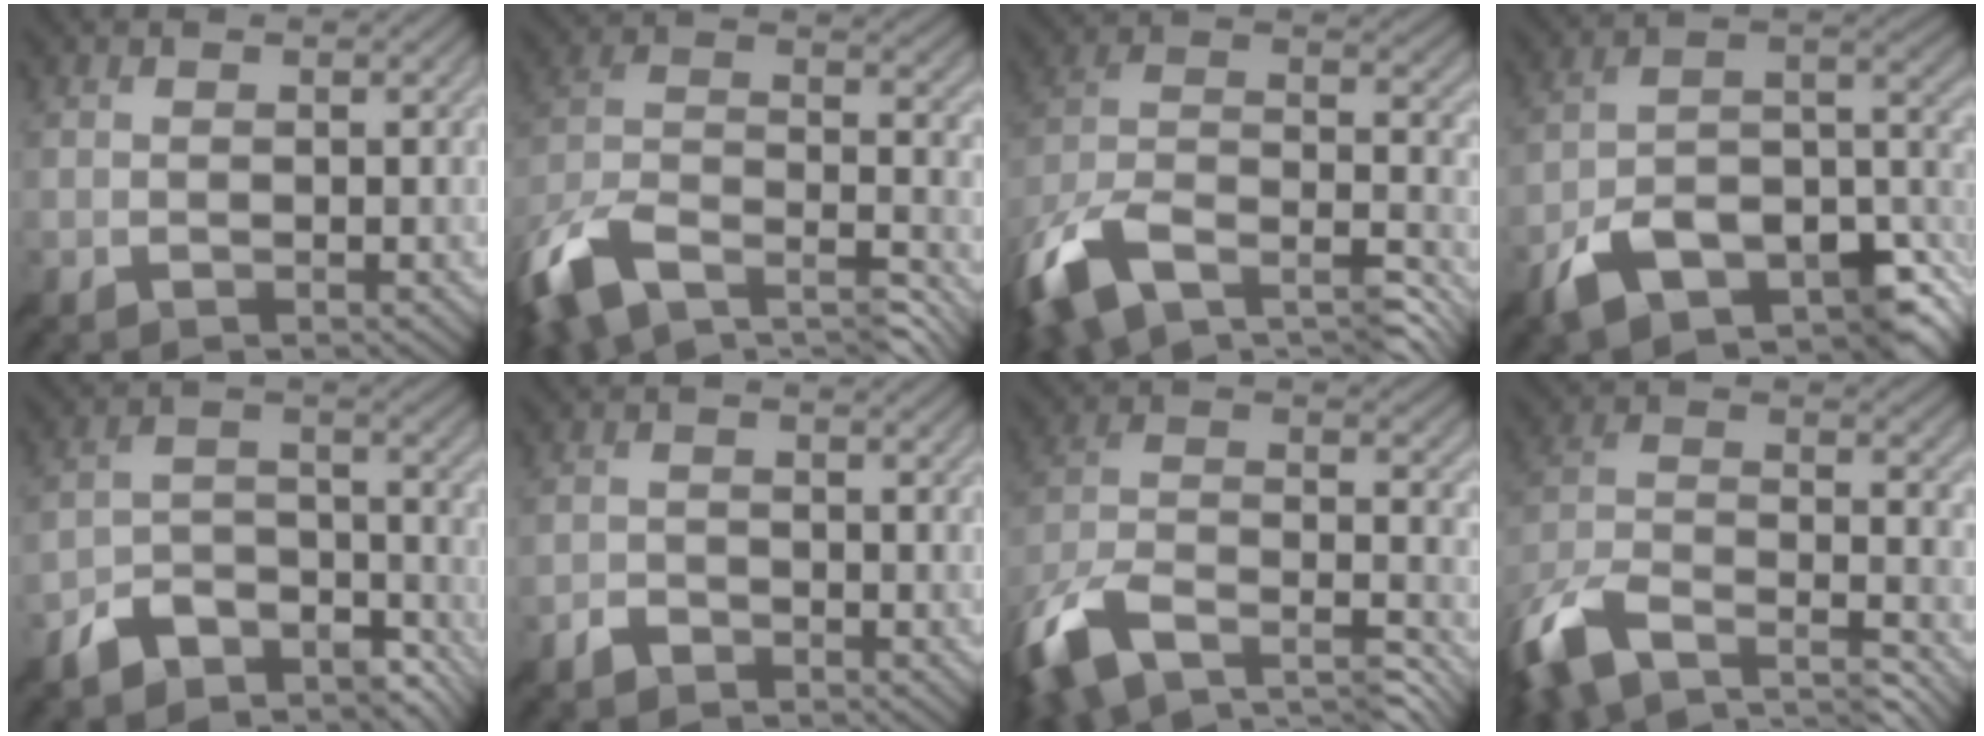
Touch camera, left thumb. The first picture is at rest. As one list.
[{"total": 15.8, "force": [-9.4, 8.1, 9.8], "torque": [-0.254, -0.027, -0.143]}, {"total": 16.6, "force": [-8.6, 9.2, 10.9], "torque": [-0.275, -0.029, -0.130]}, {"total": 13.6, "force": [-8.4, 5.9, 8.9], "torque": [-0.166, -0.015, -0.141]}, {"total": 9.2, "force": [-7.0, 4.5, 3.8], "torque": [-0.063, -0.015, -0.131]}, {"total": 1.4, "force": [-1.2, 0.7, 0.1], "torque": [-0.001, 0.000, -0.026]}, {"total": 16.0, "force": [-9.5, 7.9, 10.2], "torque": [-0.265, -0.029, -0.148]}, {"total": 15.2, "force": [-10.2, 6.9, 9.0], "torque": [-0.235, -0.020, -0.166]}]